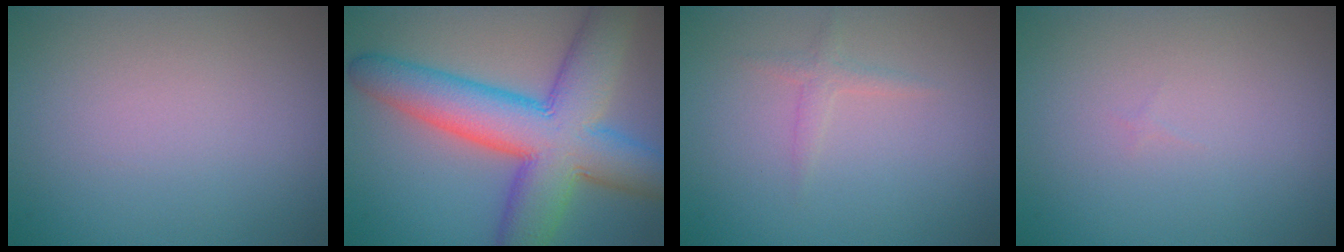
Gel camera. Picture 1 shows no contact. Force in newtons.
{"total": 11.7, "press": 11.7, "slide": 0.4}
{"total": 1.1, "press": 1.1, "slide": 0.0}
{"total": 0.0}